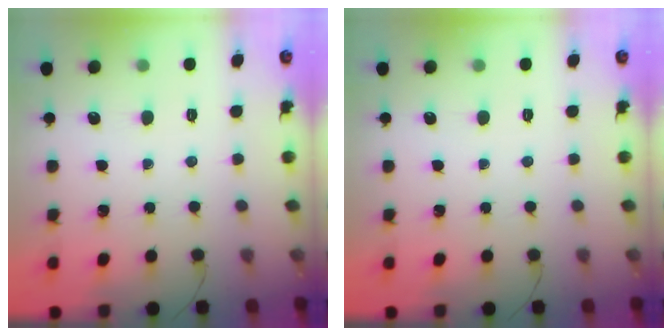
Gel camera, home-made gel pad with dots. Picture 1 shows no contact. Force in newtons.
{"total": 0.0}